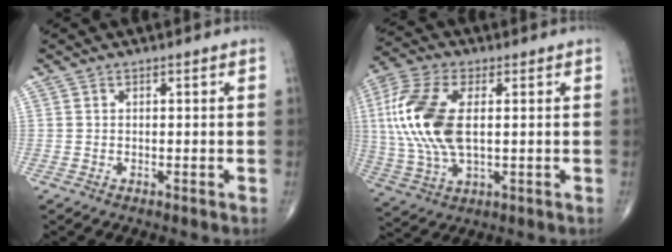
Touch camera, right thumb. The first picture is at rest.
{"total": 16.5, "force": [1.9, 8.4, 14.1], "torque": [-0.323, 0.002, 0.037]}